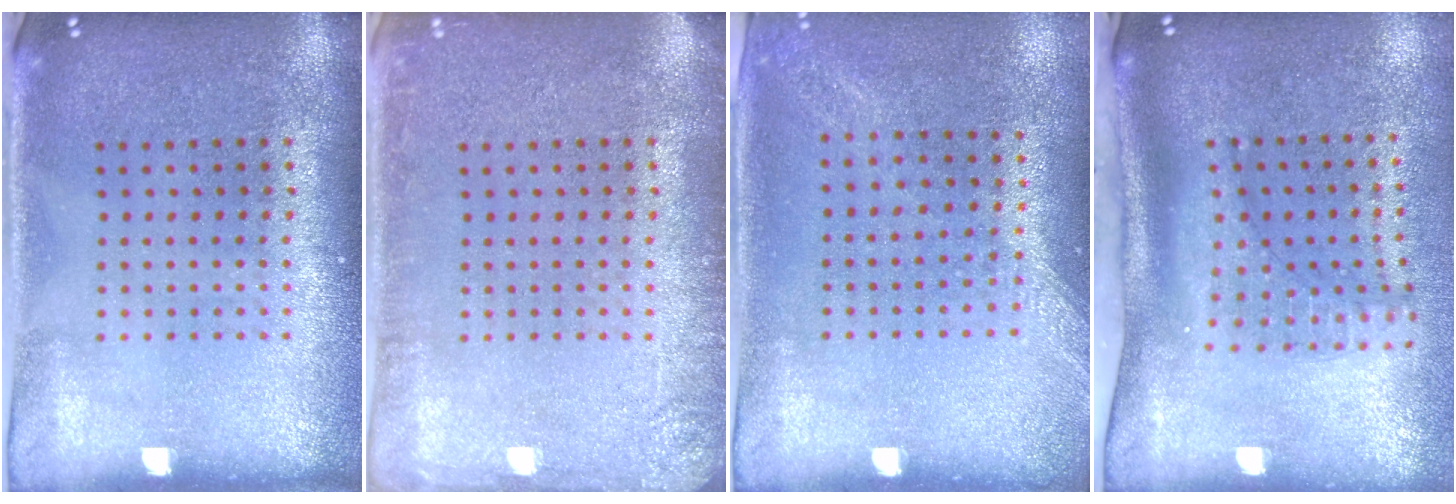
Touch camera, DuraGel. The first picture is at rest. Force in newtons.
{"total": 2.0, "press": 2.0, "slide": 0.3}
{"total": 1.4, "press": 1.3, "slide": 0.4}
{"total": 2.3, "press": 1.6, "slide": 1.6}